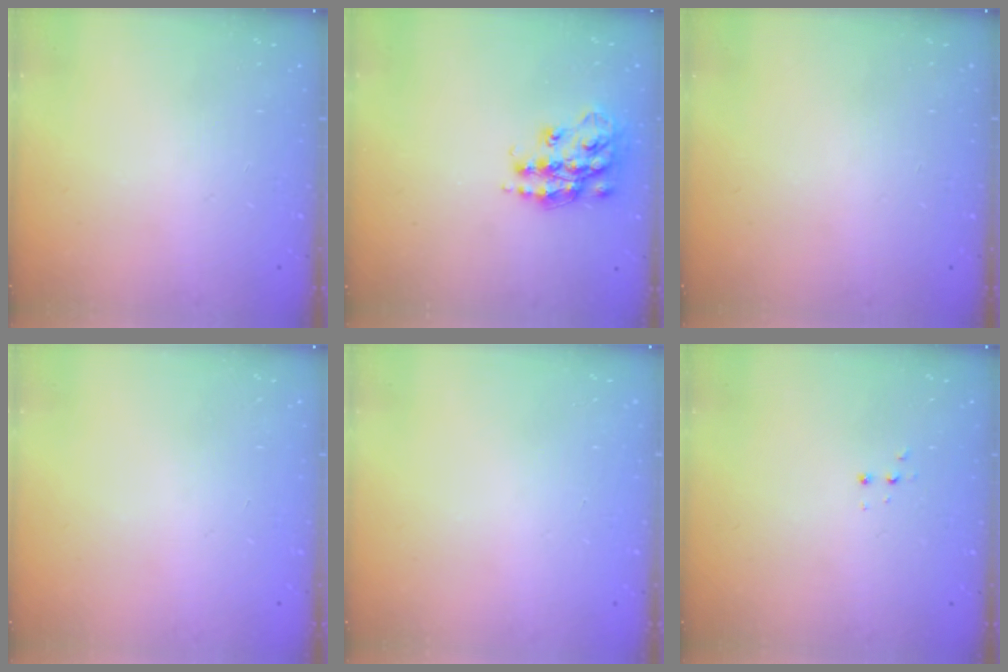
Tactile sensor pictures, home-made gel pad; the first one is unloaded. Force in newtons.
{"total": 14.9, "press": 14.8, "slide": 0.8}
{"total": 0.0}
{"total": 0.0}
{"total": 0.0}
{"total": 2.8, "press": 2.8, "slide": 0.5}